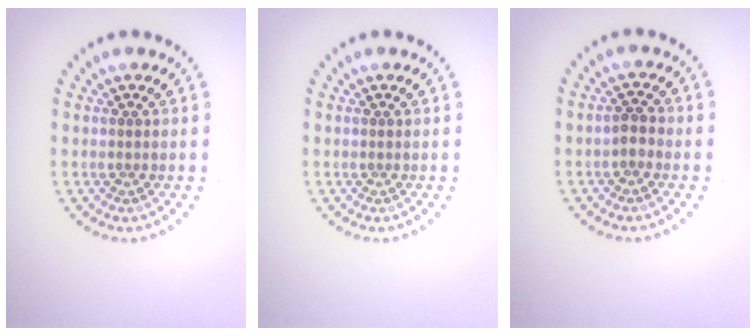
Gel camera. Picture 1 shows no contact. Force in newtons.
{"total": 0.0}
{"total": 1.2, "press": 1.2, "slide": 0.3}